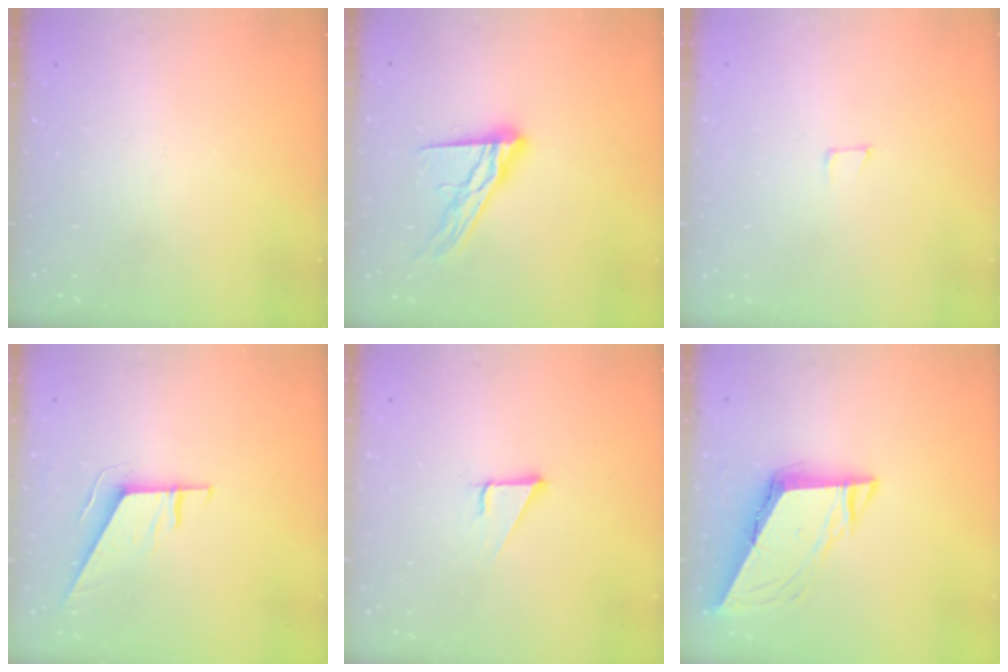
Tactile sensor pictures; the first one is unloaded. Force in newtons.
{"total": 13.2, "press": 13.2, "slide": 1.1}
{"total": 3.7, "press": 3.7, "slide": 0.3}
{"total": 8.0, "press": 7.9, "slide": 0.3}
{"total": 2.8, "press": 2.8, "slide": 0.1}
{"total": 8.8, "press": 8.7, "slide": 1.2}